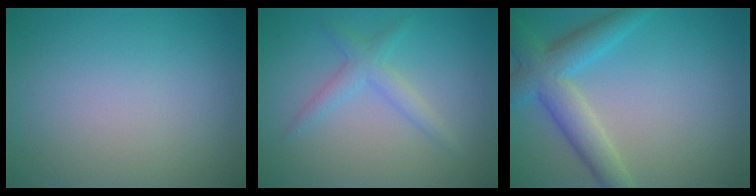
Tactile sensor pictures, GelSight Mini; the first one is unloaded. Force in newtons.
{"total": 2.2, "press": 2.2, "slide": 0.1}
{"total": 5.2, "press": 5.2, "slide": 0.3}